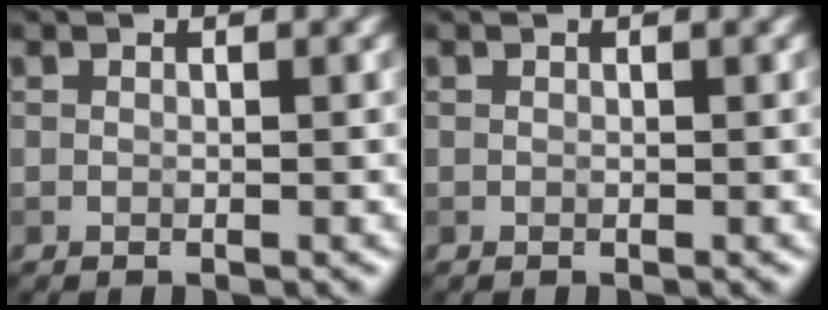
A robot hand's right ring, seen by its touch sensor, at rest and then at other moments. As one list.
[{"total": 0.0}]